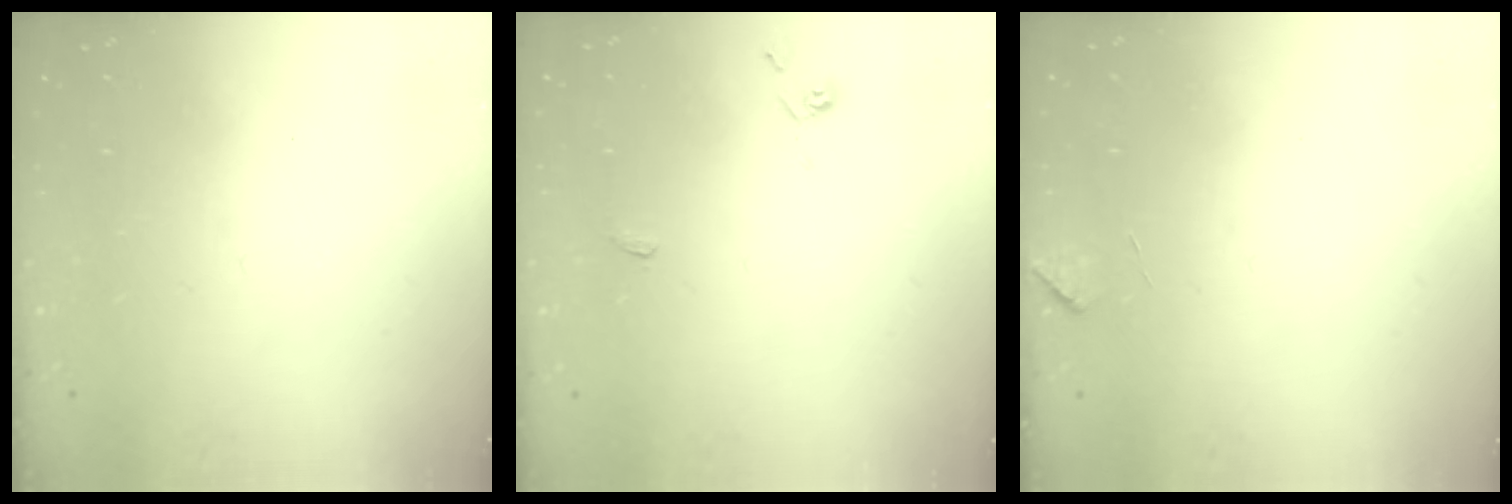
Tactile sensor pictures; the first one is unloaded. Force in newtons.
{"total": 2.8, "press": 2.8, "slide": 0.6}
{"total": 2.7, "press": 2.7, "slide": 0.6}